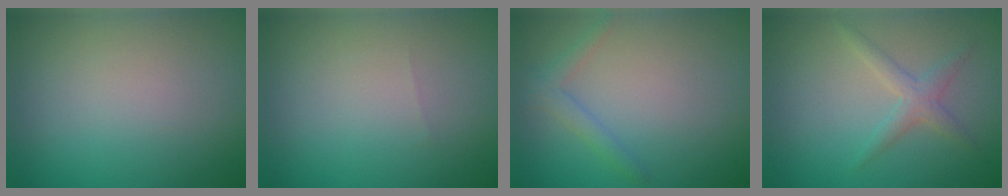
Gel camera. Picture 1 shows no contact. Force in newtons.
{"total": 0.0}
{"total": 1.6, "press": 1.6, "slide": 0.1}
{"total": 1.9, "press": 1.9, "slide": 0.1}